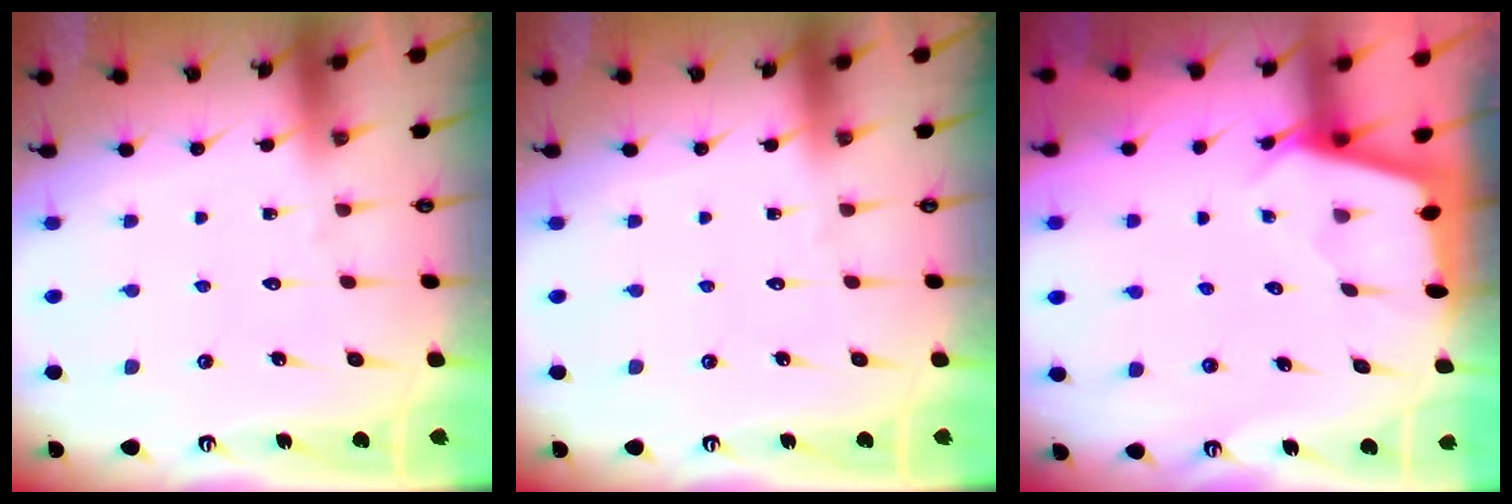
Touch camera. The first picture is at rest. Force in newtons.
{"total": 0.0}
{"total": 2.4, "press": 2.4, "slide": 0.3}